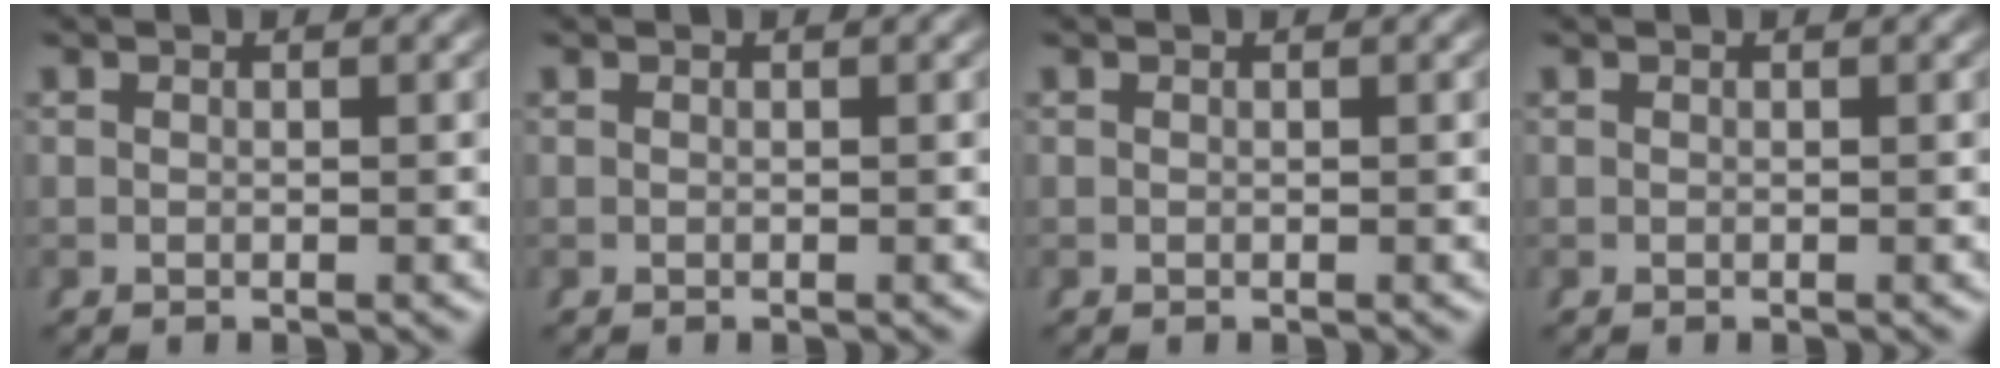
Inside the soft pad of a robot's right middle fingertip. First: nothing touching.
{"total": 0.0}
{"total": 0.0}
{"total": 0.0}